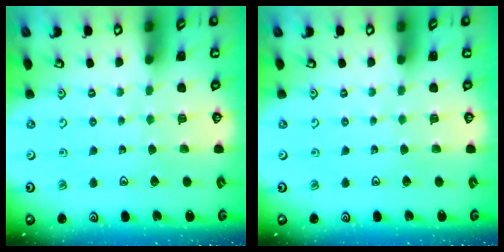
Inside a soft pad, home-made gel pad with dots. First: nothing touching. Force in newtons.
{"total": 0.0}